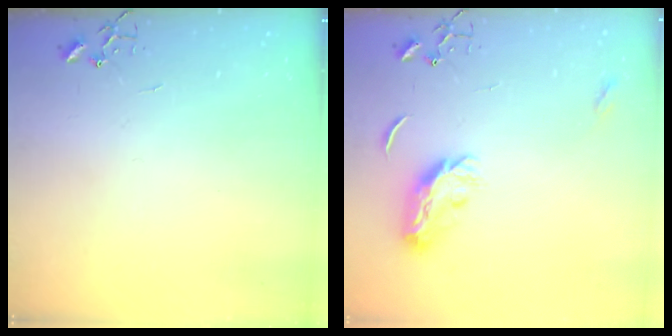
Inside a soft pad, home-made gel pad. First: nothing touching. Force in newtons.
{"total": 9.9, "press": 9.9, "slide": 0.3}